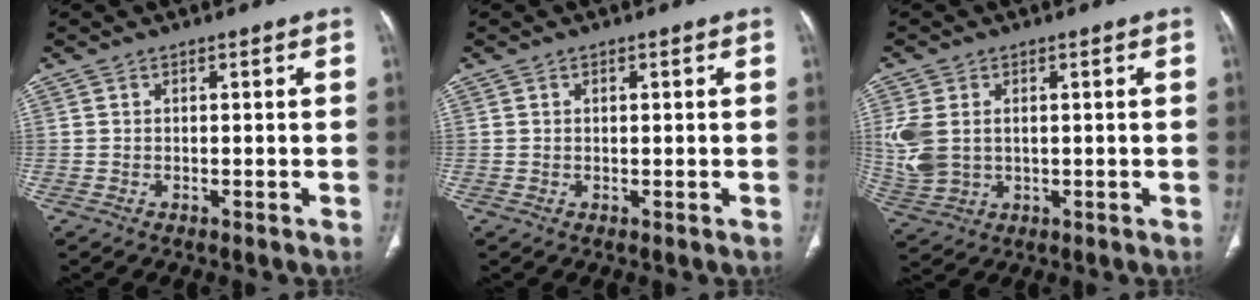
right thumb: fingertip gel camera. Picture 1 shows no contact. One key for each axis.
{"total": 0.7, "fx": 0.3, "fy": 0.4, "fz": 0.6, "tx": -0.007, "ty": -0.005, "tz": 0.003}
{"total": 8.7, "fx": 1.1, "fy": 6.1, "fz": 6.1, "tx": -0.148, "ty": 0.000, "tz": 0.034}